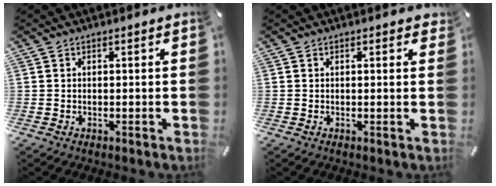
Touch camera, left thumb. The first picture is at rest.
{"total": 0.9, "force": [0.4, 0.2, 0.7], "torque": [-0.008, -0.003, 0.005]}